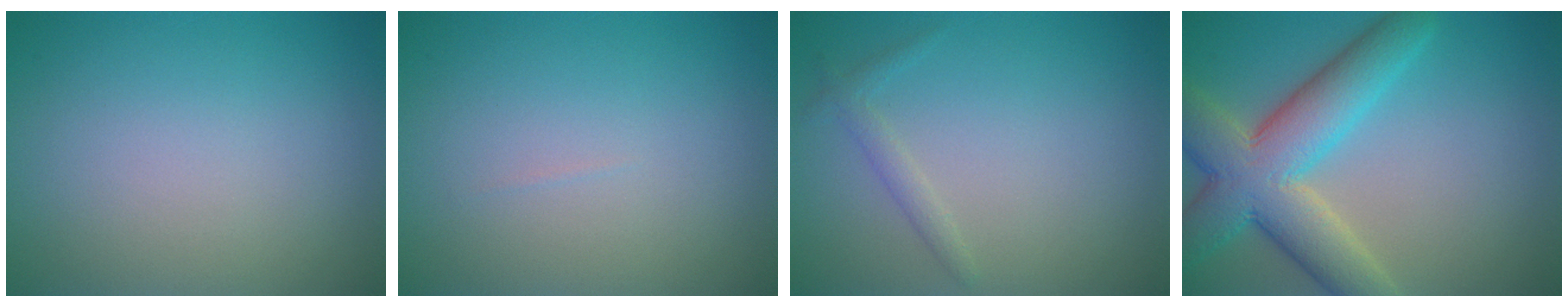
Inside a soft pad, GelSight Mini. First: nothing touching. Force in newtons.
{"total": 0.0}
{"total": 1.3, "press": 1.3, "slide": 0.1}
{"total": 8.7, "press": 8.7, "slide": 0.5}